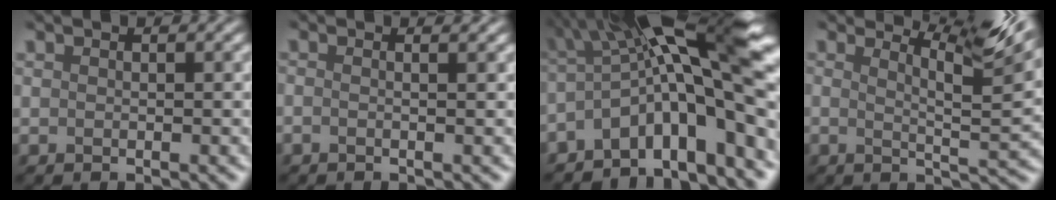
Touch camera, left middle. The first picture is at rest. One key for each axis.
{"total": 1.7, "fx": 0.3, "fy": 1.1, "fz": 1.3, "tx": 0.013, "ty": 0.000, "tz": -0.025}
{"total": 12.5, "fx": -2.2, "fy": 3.1, "fz": 11.9, "tx": -0.173, "ty": 0.024, "tz": -0.033}
{"total": 6.4, "fx": 4.1, "fy": 0.3, "fz": 4.9, "tx": -0.078, "ty": 0.010, "tz": 0.057}